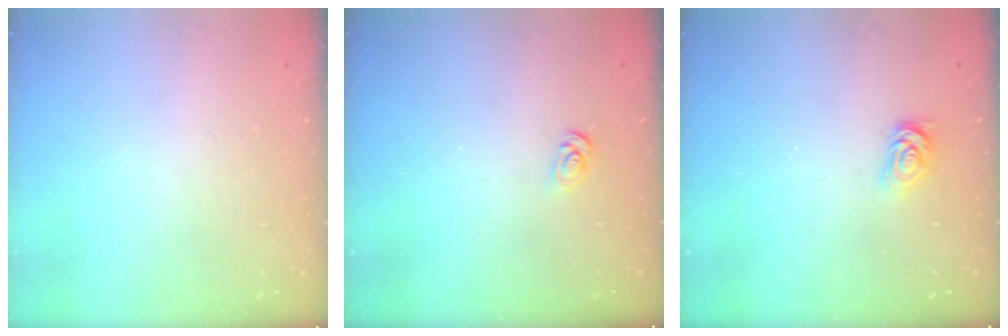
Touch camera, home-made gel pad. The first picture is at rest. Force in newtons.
{"total": 2.1, "press": 2.1, "slide": 0.2}
{"total": 2.6, "press": 2.6, "slide": 0.4}